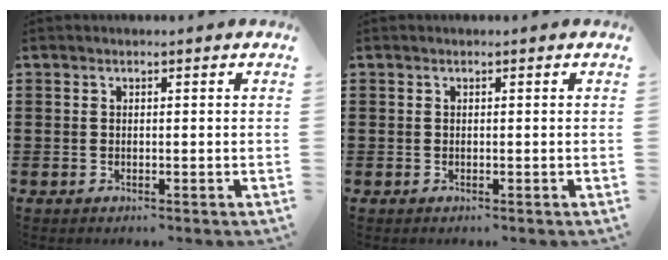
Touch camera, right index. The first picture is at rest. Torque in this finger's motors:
{"motor_torque": [0.37, 0.30, 0.00, 0.00]}